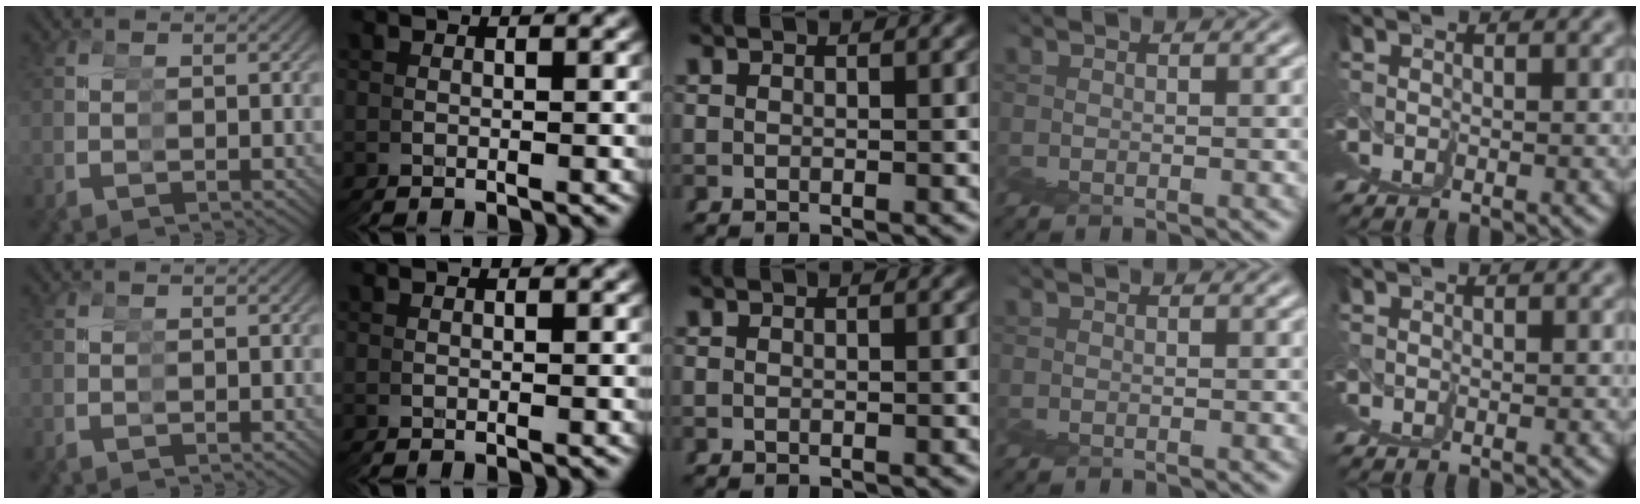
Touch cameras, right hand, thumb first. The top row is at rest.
{}